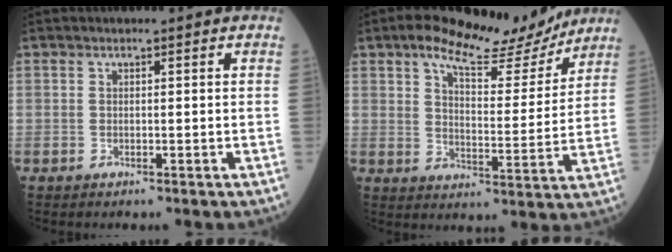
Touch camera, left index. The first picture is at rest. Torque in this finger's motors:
{"motor_torque": [1.15, -0.99, 0.35, 0.05]}